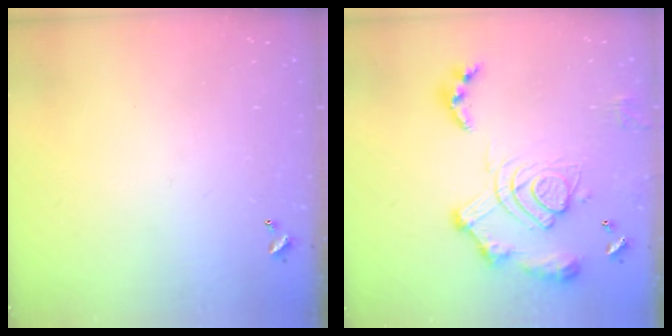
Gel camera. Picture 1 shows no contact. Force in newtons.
{"total": 17.1, "press": 17.0, "slide": 1.6}